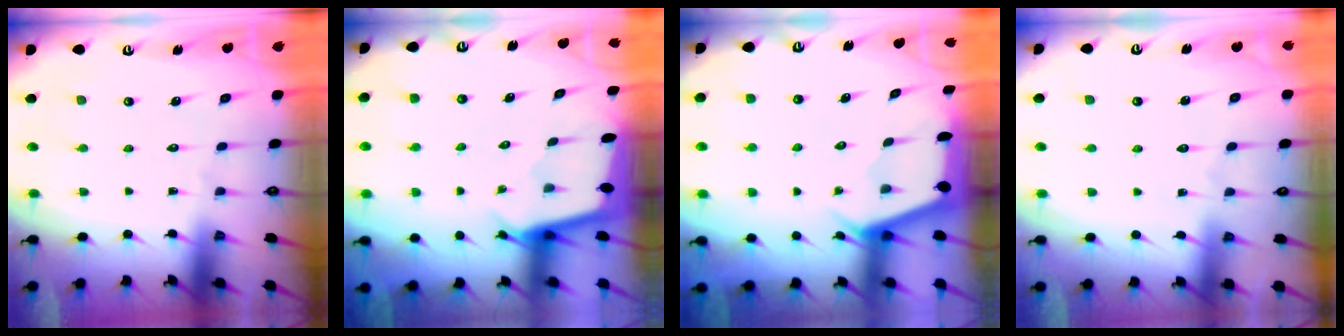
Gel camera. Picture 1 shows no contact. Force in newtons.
{"total": 2.4, "press": 2.4, "slide": 0.1}
{"total": 2.4, "press": 2.4, "slide": 0.3}
{"total": 3.9, "press": 3.9, "slide": 0.5}